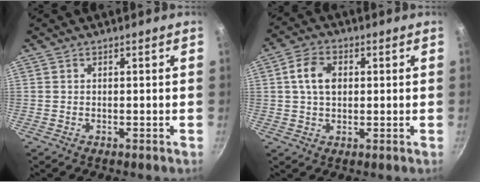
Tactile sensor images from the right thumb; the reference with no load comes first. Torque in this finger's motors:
{"motor_torque": [0.27, 1.76, 0.78, -0.04, 0.04]}